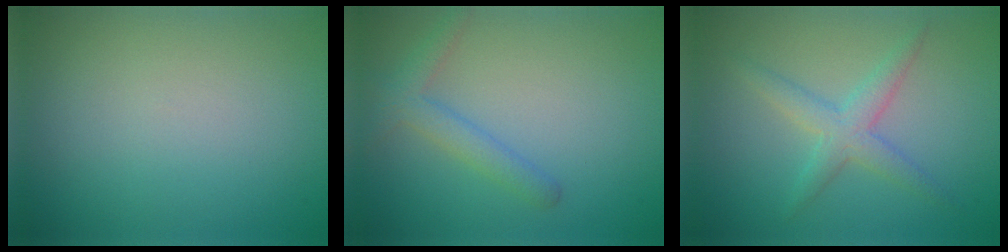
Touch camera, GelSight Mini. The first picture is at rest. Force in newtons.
{"total": 2.3, "press": 2.3, "slide": 0.1}
{"total": 2.8, "press": 2.8, "slide": 0.1}